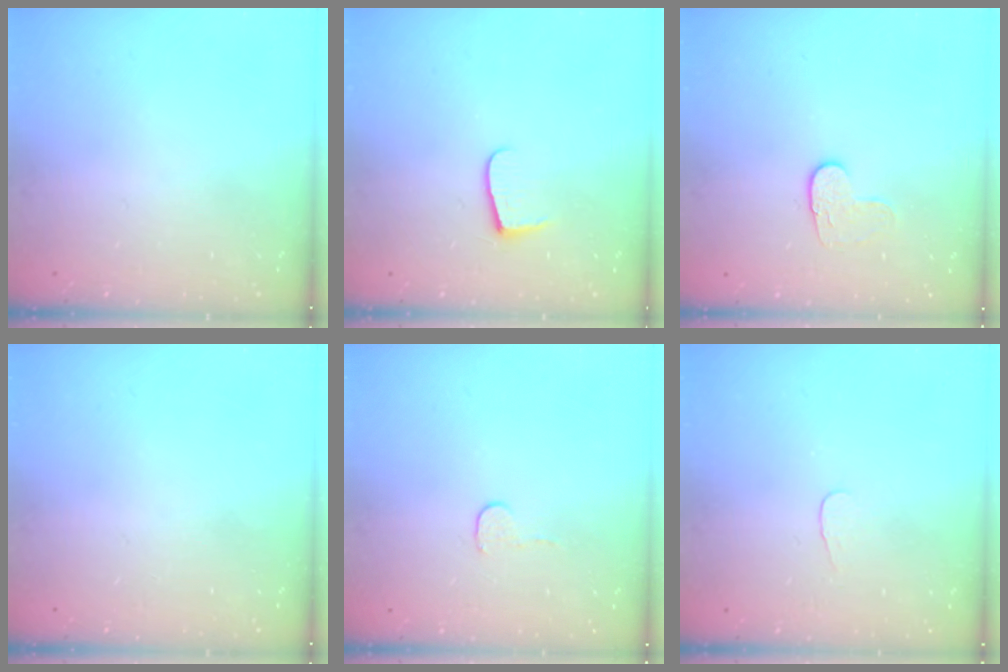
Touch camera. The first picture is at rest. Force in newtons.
{"total": 6.2, "press": 6.2, "slide": 0.6}
{"total": 7.9, "press": 7.8, "slide": 0.6}
{"total": 0.0}
{"total": 3.7, "press": 3.7, "slide": 0.3}
{"total": 2.8, "press": 2.7, "slide": 0.3}